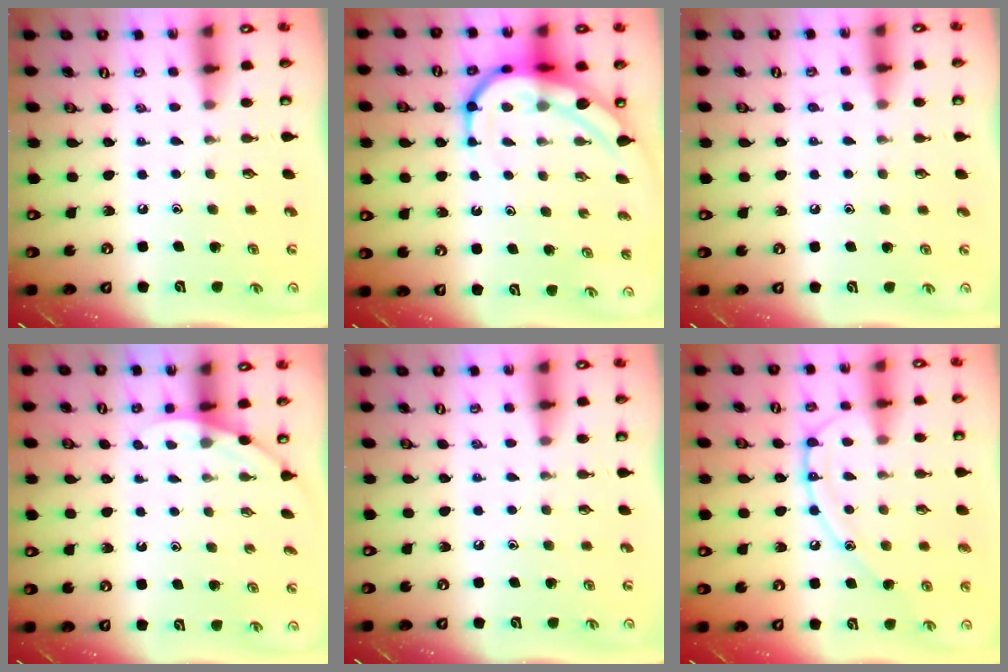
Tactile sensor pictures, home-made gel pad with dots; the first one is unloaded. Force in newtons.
{"total": 11.1, "press": 11.0, "slide": 1.2}
{"total": 3.6, "press": 3.5, "slide": 0.5}
{"total": 2.0, "press": 2.0, "slide": 0.0}
{"total": 0.0}
{"total": 12.3, "press": 12.2, "slide": 1.0}